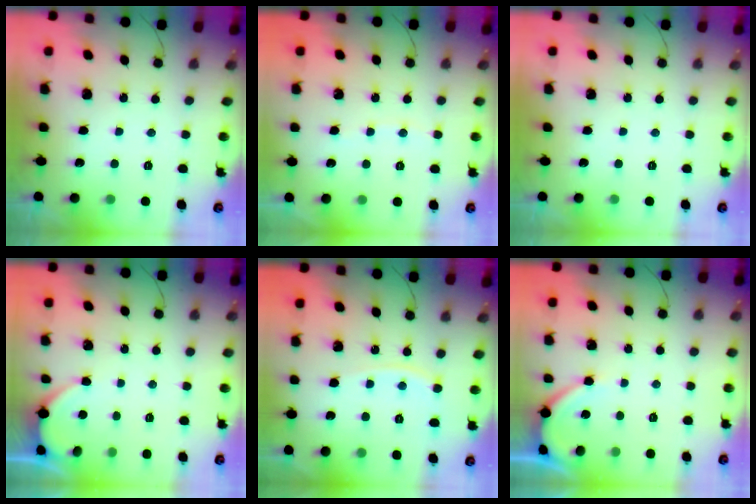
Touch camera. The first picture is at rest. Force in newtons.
{"total": 3.0, "press": 2.9, "slide": 0.4}
{"total": 0.0}
{"total": 3.1, "press": 3.1, "slide": 0.2}
{"total": 3.8, "press": 3.8, "slide": 0.2}
{"total": 4.9, "press": 4.9, "slide": 0.6}